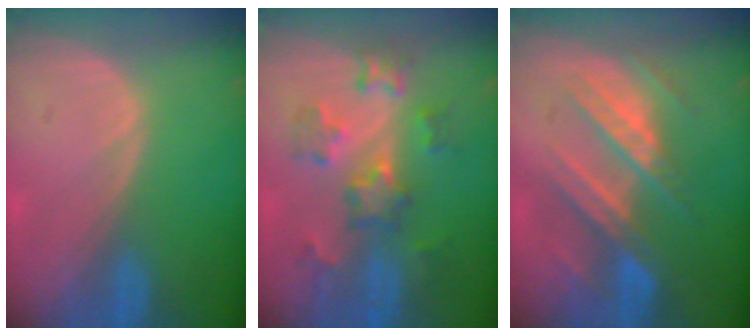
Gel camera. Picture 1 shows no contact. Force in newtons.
{"total": 6.9, "press": 6.9, "slide": 0.2}
{"total": 8.7, "press": 8.0, "slide": 3.3}